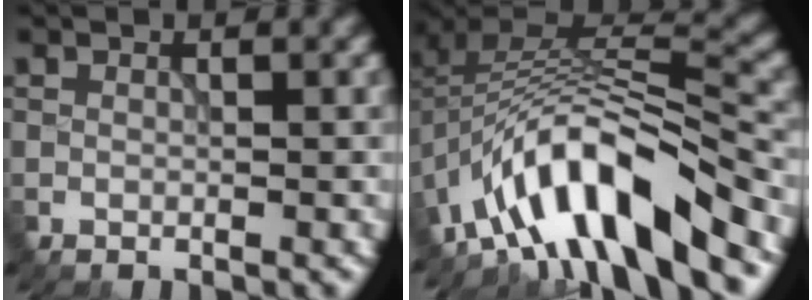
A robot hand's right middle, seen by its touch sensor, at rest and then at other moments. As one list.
[{"total": 11.5, "force": [-6.8, 3.7, 8.4], "torque": [-0.134, 0.013, -0.123]}]